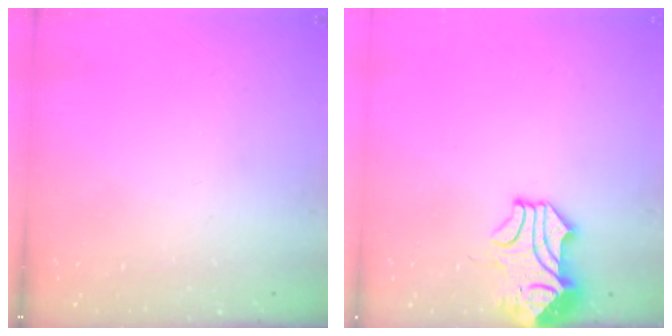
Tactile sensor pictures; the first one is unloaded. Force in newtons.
{"total": 3.8, "press": 3.6, "slide": 1.0}